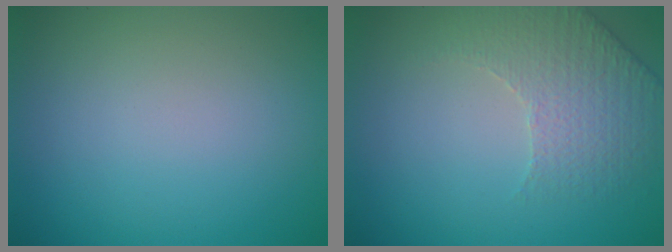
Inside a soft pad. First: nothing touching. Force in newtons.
{"total": 2.2, "press": 2.0, "slide": 1.0}